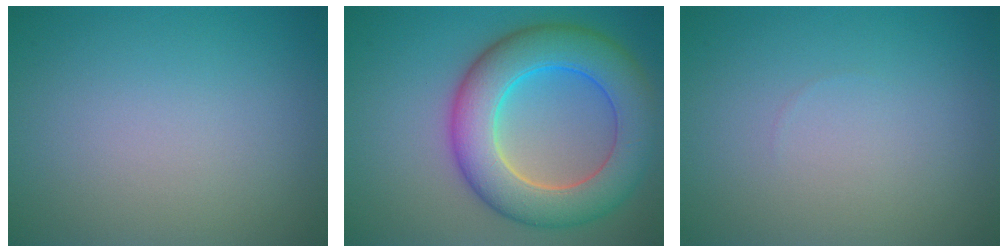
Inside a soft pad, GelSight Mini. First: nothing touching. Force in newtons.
{"total": 9.3, "press": 9.3, "slide": 0.4}
{"total": 0.0}